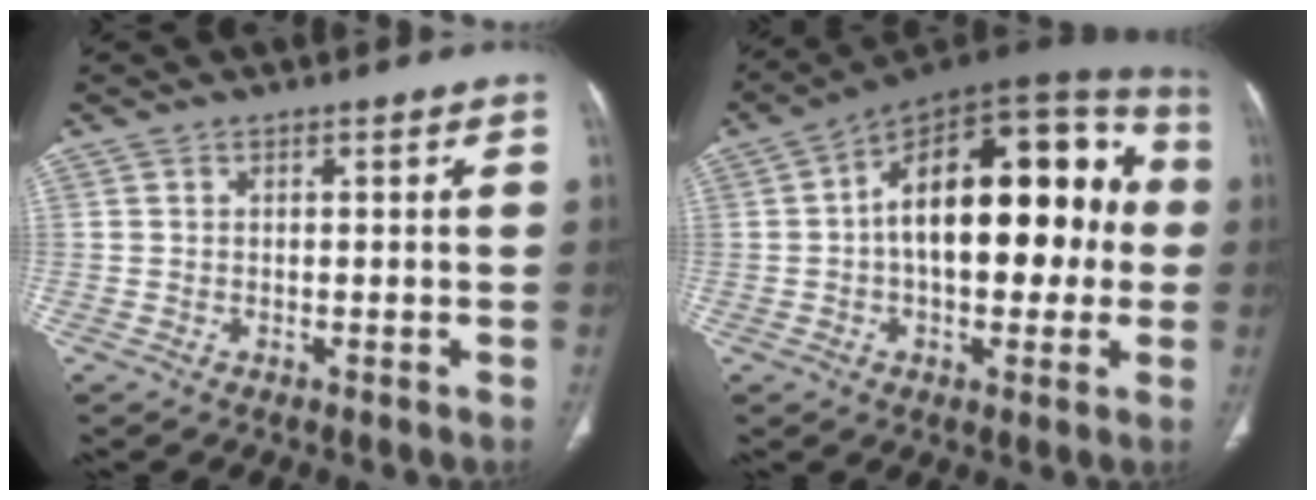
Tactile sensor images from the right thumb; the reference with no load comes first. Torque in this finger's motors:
{"motor_torque": [0.78, 1.68, 0.70, -0.13, 0.30]}